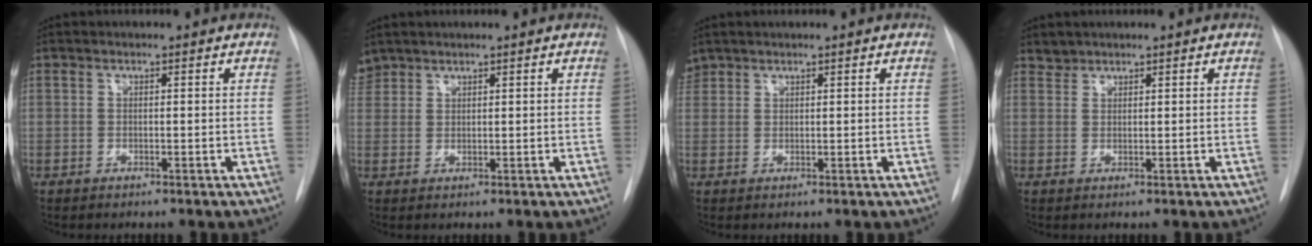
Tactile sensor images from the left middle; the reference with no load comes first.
{"total": 2.6, "force": [2.3, 1.2, -0.1], "torque": [-0.003, 0.013, 0.049]}
{"total": 2.0, "force": [1.7, 1.0, -0.1], "torque": [-0.004, 0.013, 0.036]}
{"total": 0.8, "force": [0.7, 0.5, -0.1], "torque": [0.005, 0.006, 0.009]}